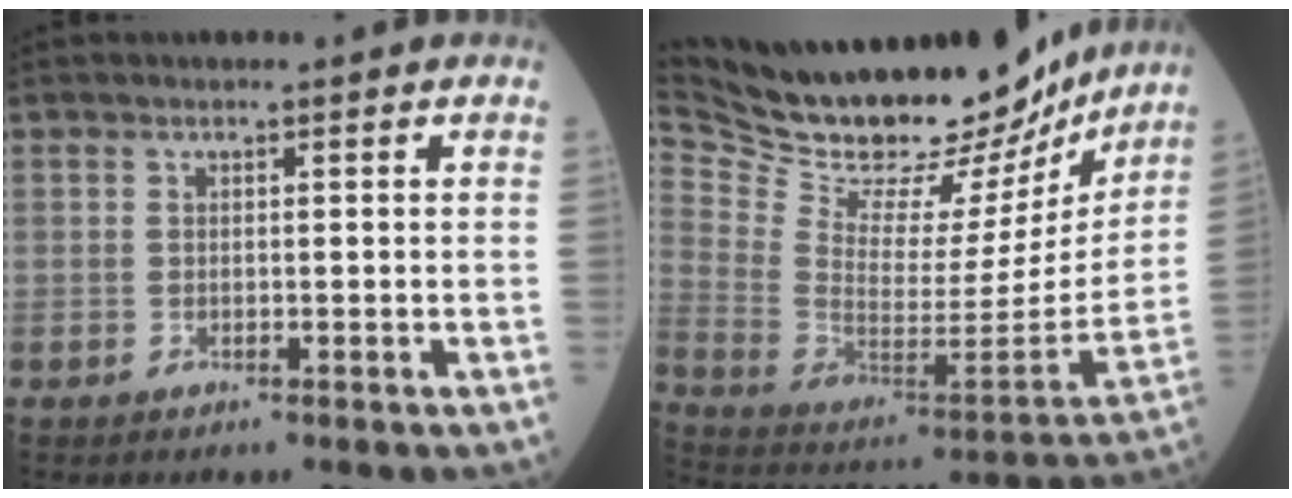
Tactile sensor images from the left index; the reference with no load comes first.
{"total": 29.5, "force": [26.1, 9.2, 10.3], "torque": [-0.198, -0.039, 0.385]}